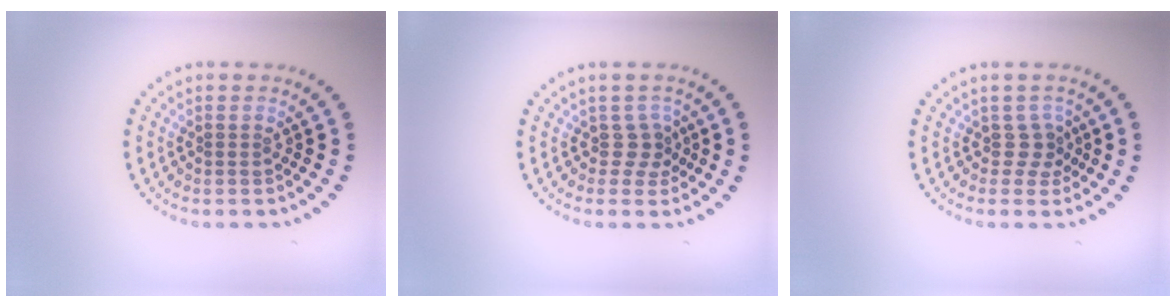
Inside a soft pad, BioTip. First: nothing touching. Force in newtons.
{"total": 1.9, "press": 1.3, "slide": 1.4}
{"total": 1.8, "press": 1.1, "slide": 1.4}